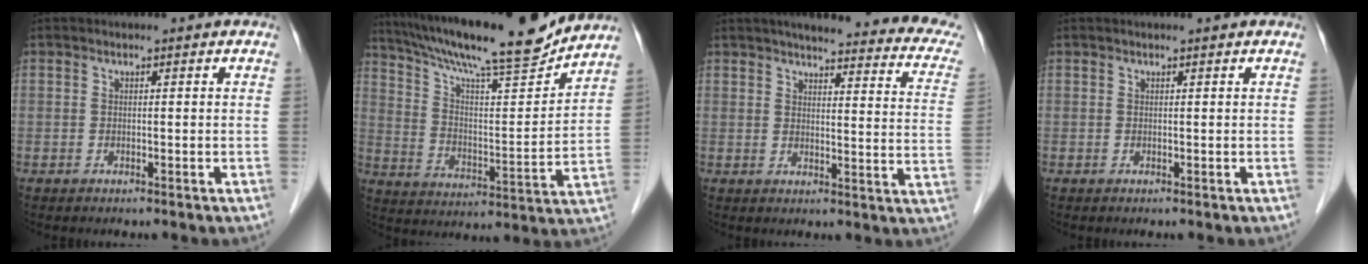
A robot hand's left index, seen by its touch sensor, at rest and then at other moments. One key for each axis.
{"total": 19.9, "fx": 17.6, "fy": 1.0, "fz": 9.2, "tx": -0.162, "ty": -0.005, "tz": 0.276}
{"total": 21.4, "fx": 18.7, "fy": 3.0, "fz": 10.0, "tx": -0.108, "ty": -0.022, "tz": 0.200}
{"total": 0.6, "fx": 0.5, "fy": 0.0, "fz": 0.3, "tx": -0.006, "ty": 0.006, "tz": 0.009}